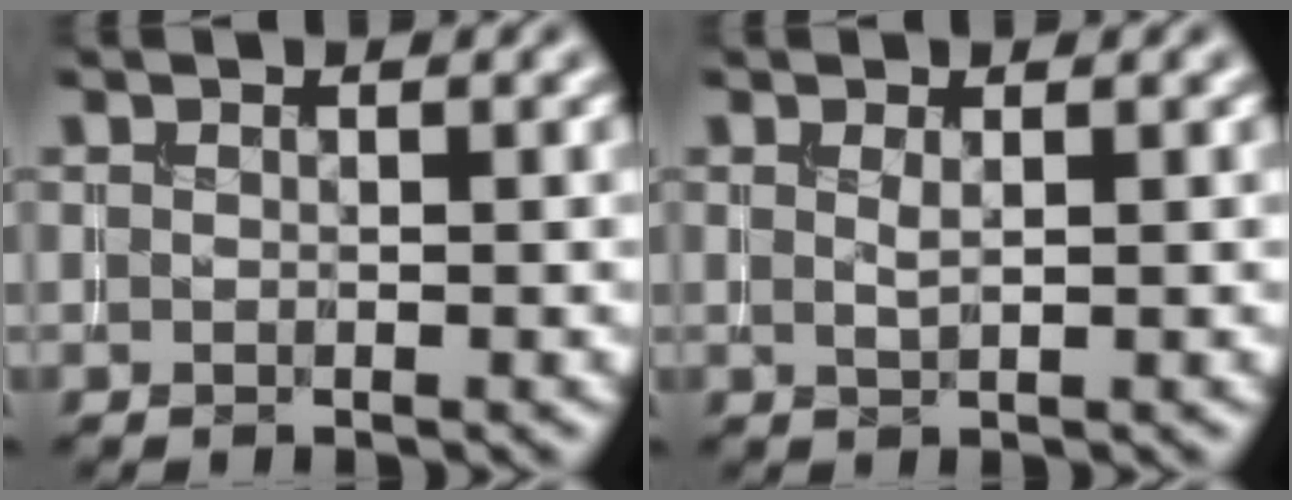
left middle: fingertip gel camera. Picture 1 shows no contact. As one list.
[{"total": 0.9, "force": [0.3, 0.2, 0.8], "torque": [-0.017, -0.001, 0.006]}]